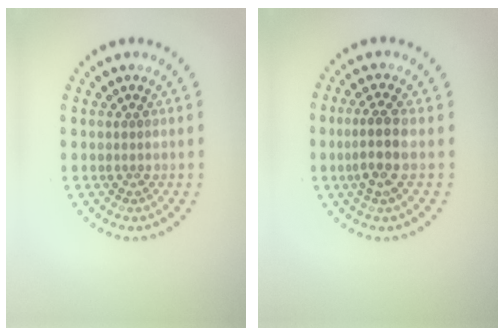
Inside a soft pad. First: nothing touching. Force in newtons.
{"total": 2.9, "press": 2.4, "slide": 1.6}